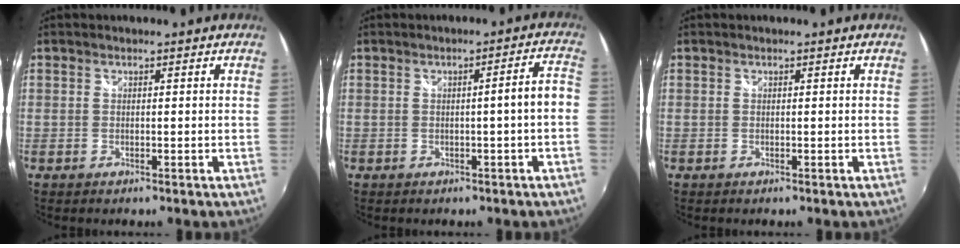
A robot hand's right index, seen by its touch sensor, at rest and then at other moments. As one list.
[{"total": 4.2, "force": [-1.0, -0.5, 4.1], "torque": [-0.051, 0.016, -0.005]}, {"total": 0.0}]